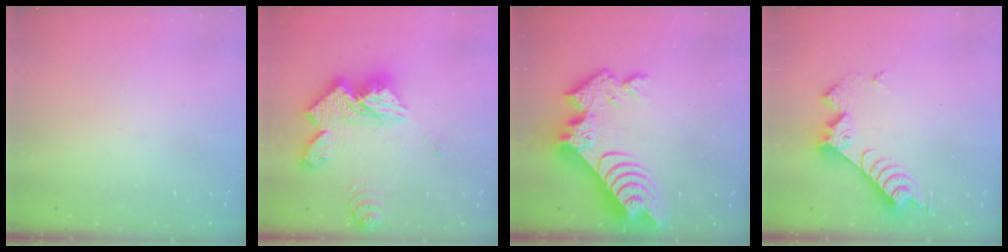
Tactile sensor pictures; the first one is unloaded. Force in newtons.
{"total": 19.3, "press": 19.1, "slide": 2.0}
{"total": 16.6, "press": 16.6, "slide": 1.4}
{"total": 9.6, "press": 9.5, "slide": 0.7}